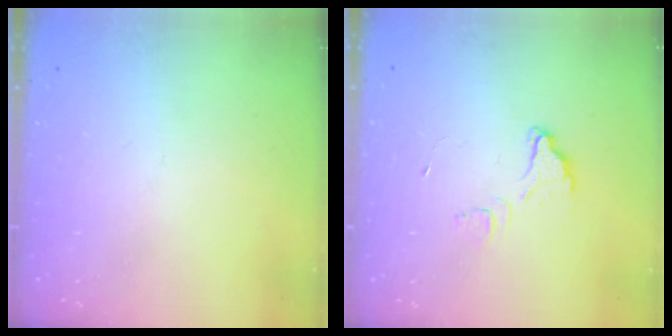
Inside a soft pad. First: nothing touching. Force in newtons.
{"total": 4.7, "press": 4.7, "slide": 0.5}